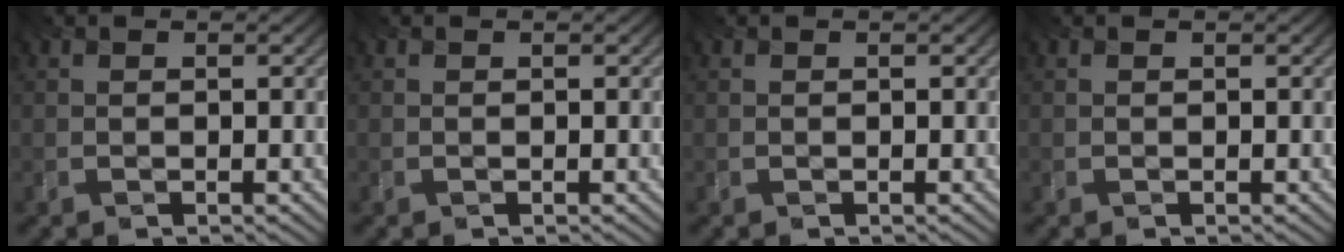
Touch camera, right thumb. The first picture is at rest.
{"total": 0.0}
{"total": 0.0}
{"total": 0.0}